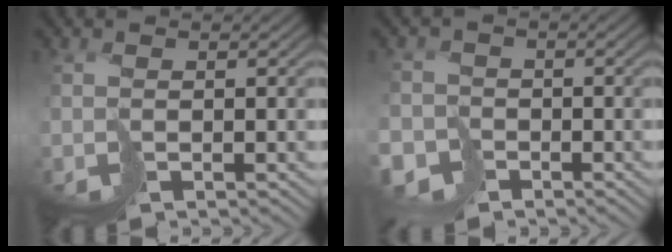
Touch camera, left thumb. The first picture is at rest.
{"total": 3.5, "force": [-3.0, 1.8, -0.2], "torque": [0.018, -0.002, -0.065]}